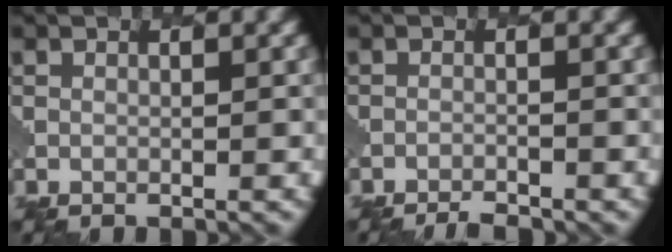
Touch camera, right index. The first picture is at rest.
{"total": 2.6, "force": [-2.6, 0.3, 0.5], "torque": [-0.010, -0.002, -0.042]}